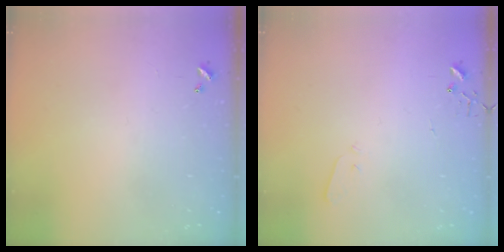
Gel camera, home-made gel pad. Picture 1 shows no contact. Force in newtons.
{"total": 3.3, "press": 3.3, "slide": 0.4}